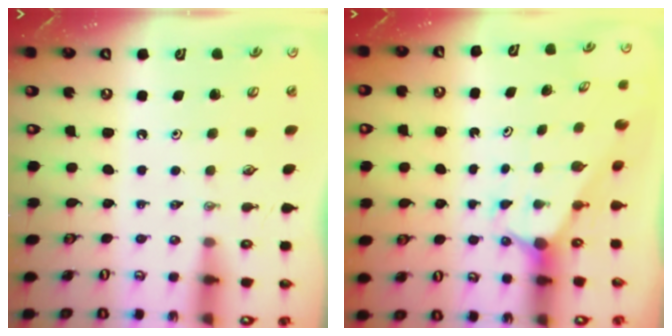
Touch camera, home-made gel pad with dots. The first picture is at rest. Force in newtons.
{"total": 2.6, "press": 2.6, "slide": 0.1}